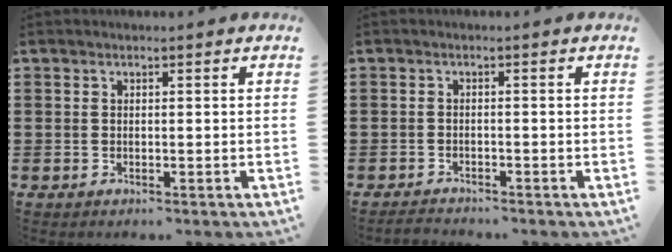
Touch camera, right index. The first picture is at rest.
{"total": 1.4, "force": [-1.4, 0.1, 0.0], "torque": [-0.005, 0.001, -0.029]}